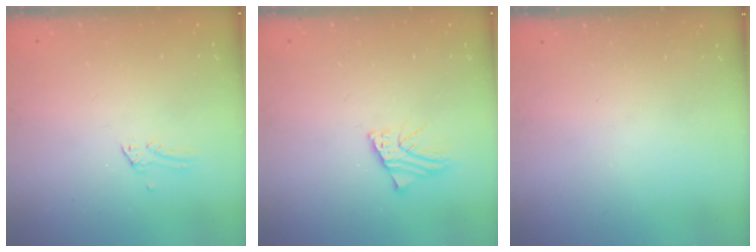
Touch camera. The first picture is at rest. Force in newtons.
{"total": 3.8, "press": 3.7, "slide": 0.5}
{"total": 0.0}